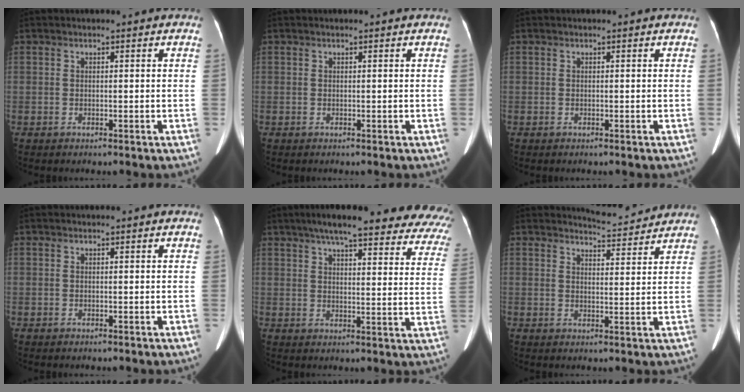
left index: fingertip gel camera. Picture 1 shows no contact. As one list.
[{"total": 0.0}, {"total": 0.0}, {"total": 0.0}, {"total": 26.0, "force": [22.1, 4.7, 12.9], "torque": [-0.171, -0.018, 0.249]}, {"total": 4.8, "force": [4.8, 0.2, -0.3], "torque": [-0.008, -0.005, 0.064]}]